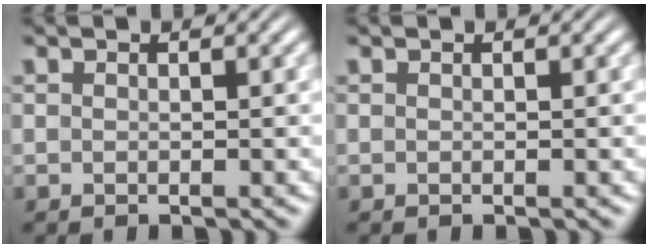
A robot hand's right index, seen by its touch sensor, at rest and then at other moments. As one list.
[{"total": 0.0}]